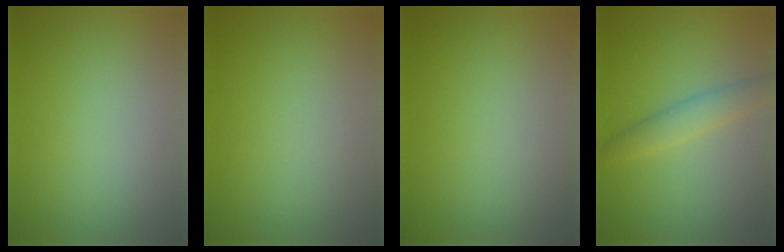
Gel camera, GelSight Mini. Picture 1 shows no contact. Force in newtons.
{"total": 0.0}
{"total": 0.0}
{"total": 2.7, "press": 2.7, "slide": 0.1}